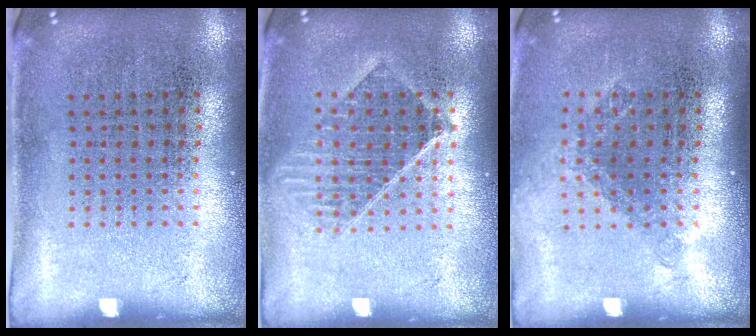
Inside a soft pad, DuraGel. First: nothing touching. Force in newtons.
{"total": 1.4, "press": 1.3, "slide": 0.6}
{"total": 1.2, "press": 0.9, "slide": 0.7}